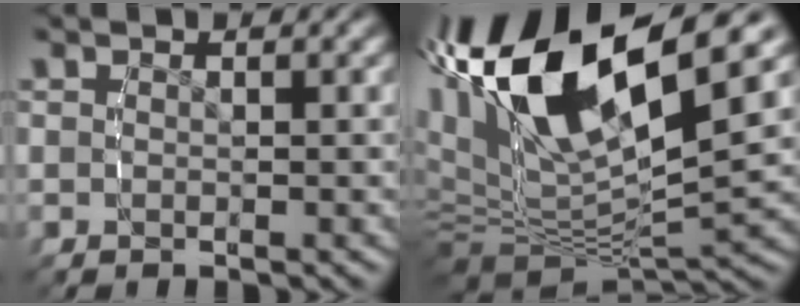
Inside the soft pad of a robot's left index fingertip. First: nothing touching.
{"total": 16.6, "force": [4.9, 9.5, 12.7], "torque": [-0.261, -0.017, 0.088]}